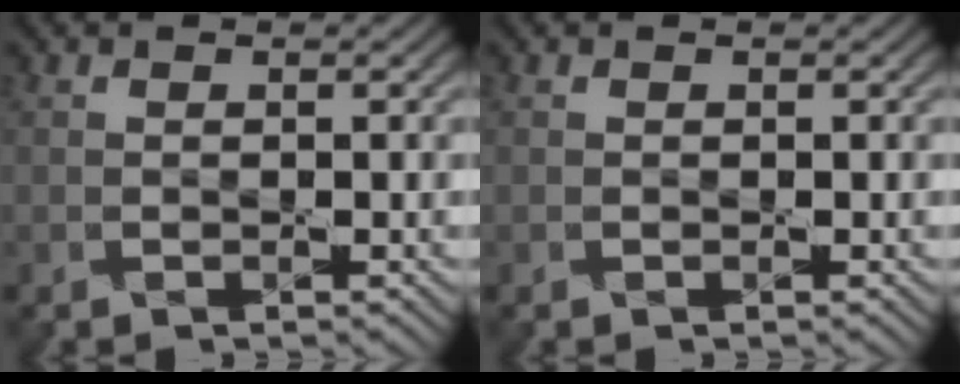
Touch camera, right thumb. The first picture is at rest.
{"total": 0.0}